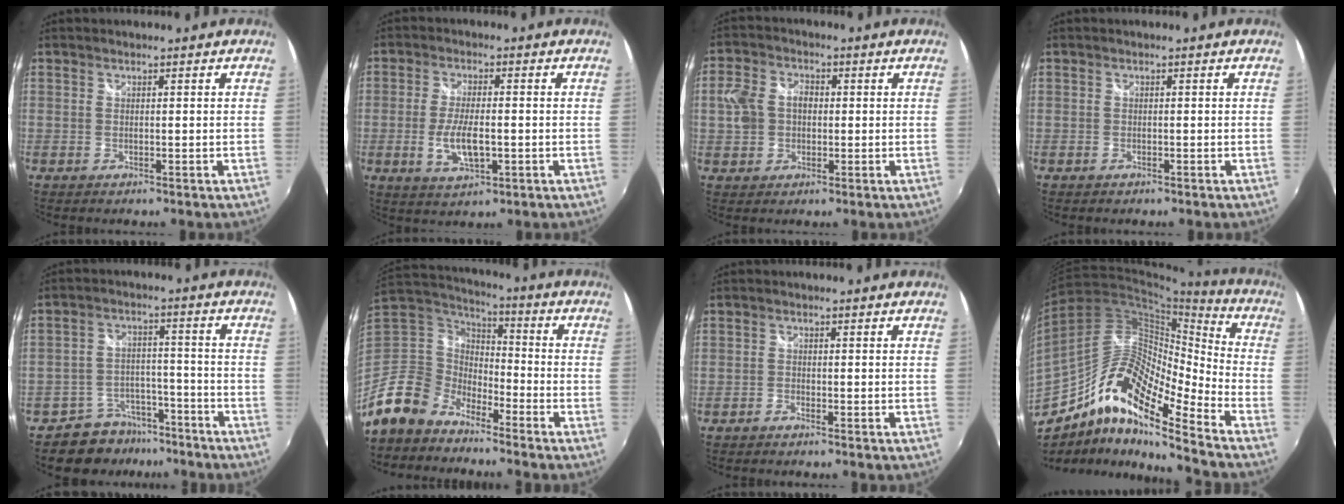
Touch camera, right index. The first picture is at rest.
{"total": 7.1, "force": [-1.6, 2.7, 6.3], "torque": [-0.129, -0.009, -0.026]}
{"total": 6.9, "force": [0.1, 5.7, 3.9], "torque": [-0.083, 0.018, 0.003]}
{"total": 0.7, "force": [-0.5, 0.5, 0.1], "torque": [-0.003, -0.002, -0.009]}
{"total": 8.9, "force": [-7.3, 5.1, 1.0], "torque": [-0.027, 0.028, -0.104]}
{"total": 13.3, "force": [-9.8, 7.9, 4.3], "torque": [-0.115, 0.014, -0.193]}
{"total": 0.9, "force": [-0.8, 0.2, 0.1], "torque": [-0.004, 0.000, -0.018]}
{"total": 16.4, "force": [-10.1, 3.6, 12.4], "torque": [-0.217, 0.007, -0.207]}